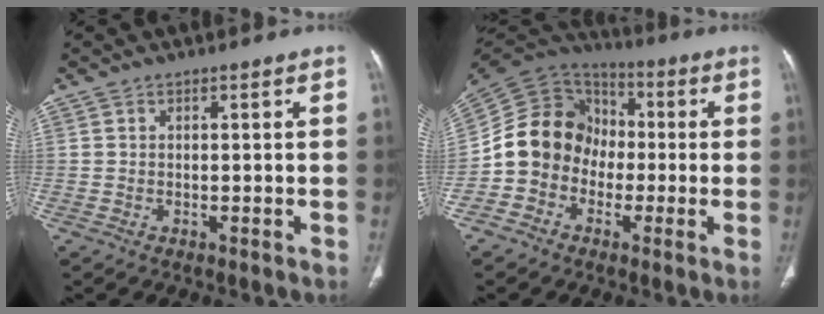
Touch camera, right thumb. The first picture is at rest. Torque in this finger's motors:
{"motor_torque": [1.70, 2.16, 0.92, -0.81, 0.10]}